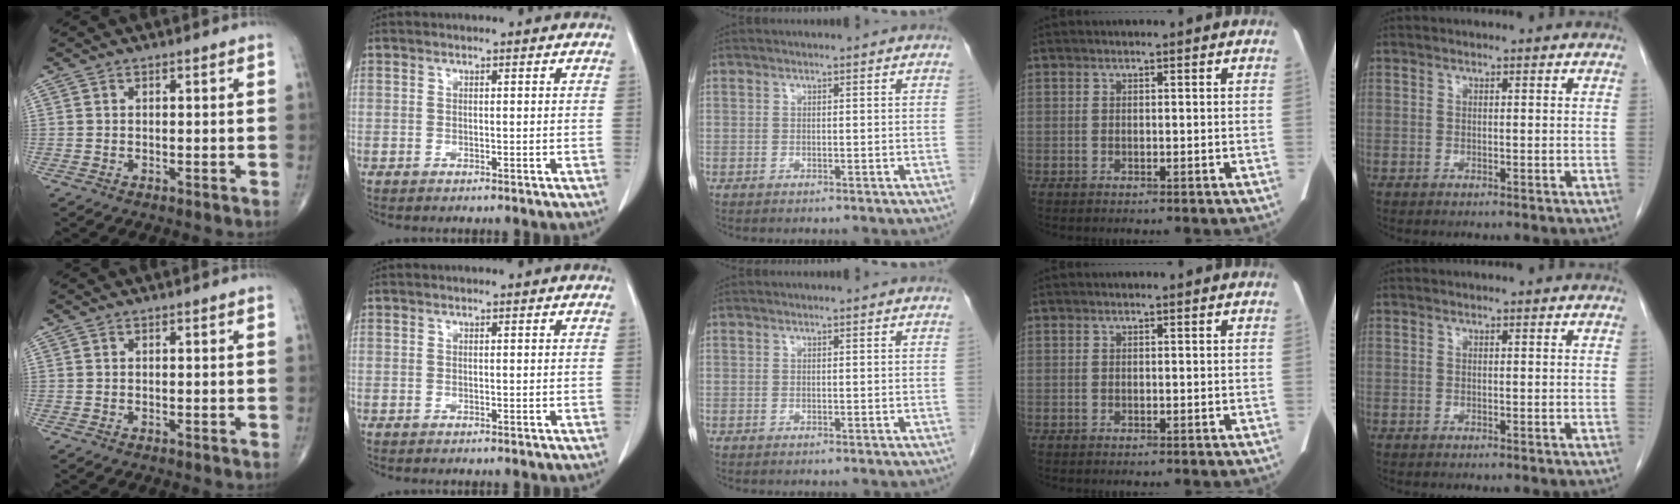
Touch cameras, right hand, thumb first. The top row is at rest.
{}